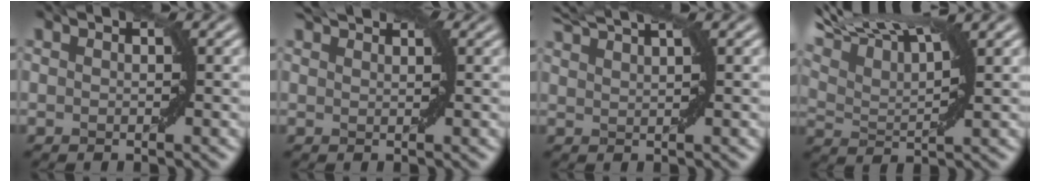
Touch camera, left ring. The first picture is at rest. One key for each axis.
{"total": 2.3, "fx": 2.0, "fy": 0.4, "fz": 1.0, "tx": -0.007, "ty": 0.006, "tz": 0.036}
{"total": 4.3, "fx": 3.6, "fy": 0.7, "fz": 2.2, "tx": -0.032, "ty": 0.015, "tz": 0.045}
{"total": 9.5, "fx": 7.2, "fy": 2.2, "fz": 5.9, "tx": -0.110, "ty": 0.032, "tz": 0.104}